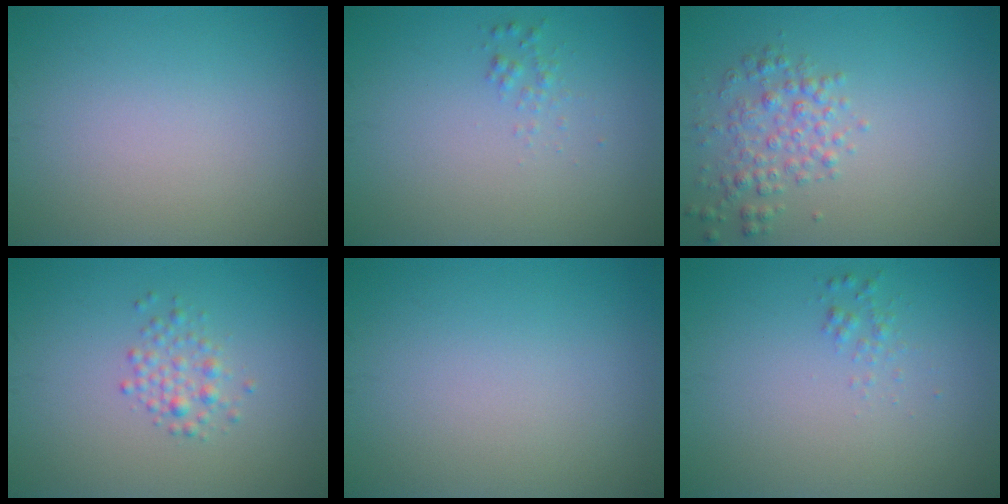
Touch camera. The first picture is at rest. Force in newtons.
{"total": 0.8, "press": 0.8, "slide": 0.0}
{"total": 2.7, "press": 2.7, "slide": 0.1}
{"total": 1.7, "press": 1.7, "slide": 0.0}
{"total": 0.0}
{"total": 0.8, "press": 0.8, "slide": 0.0}